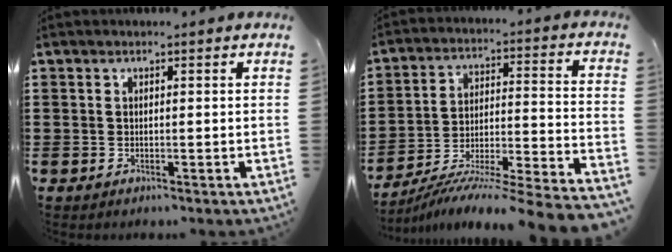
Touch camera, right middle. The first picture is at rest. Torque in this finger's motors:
{"motor_torque": [1.33, -0.81, 0.43, 0.21]}